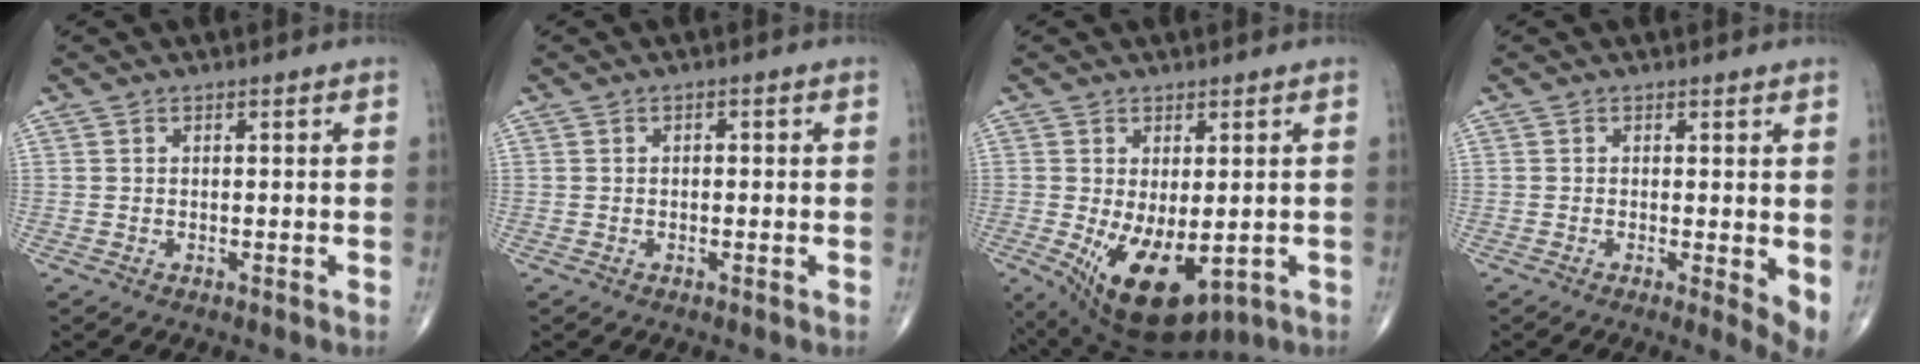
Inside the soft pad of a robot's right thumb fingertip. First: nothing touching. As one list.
[{"total": 0.8, "force": [0.1, 0.5, 0.6], "torque": [-0.003, 0.002, -0.001]}, {"total": 13.2, "force": [-3.3, 6.6, 10.9], "torque": [-0.176, -0.019, -0.025]}, {"total": 4.1, "force": [0.1, 1.0, 4.0], "torque": [-0.055, -0.013, -0.003]}]